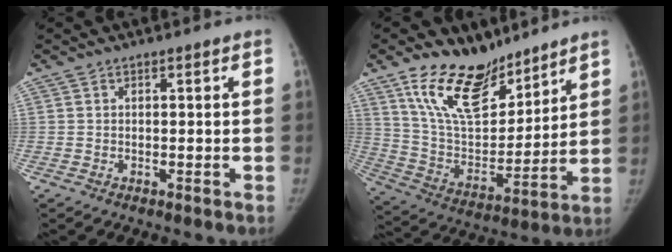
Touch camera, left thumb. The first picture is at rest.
{"total": 18.1, "force": [13.2, 8.5, 8.9], "torque": [-0.108, -0.080, 0.246]}